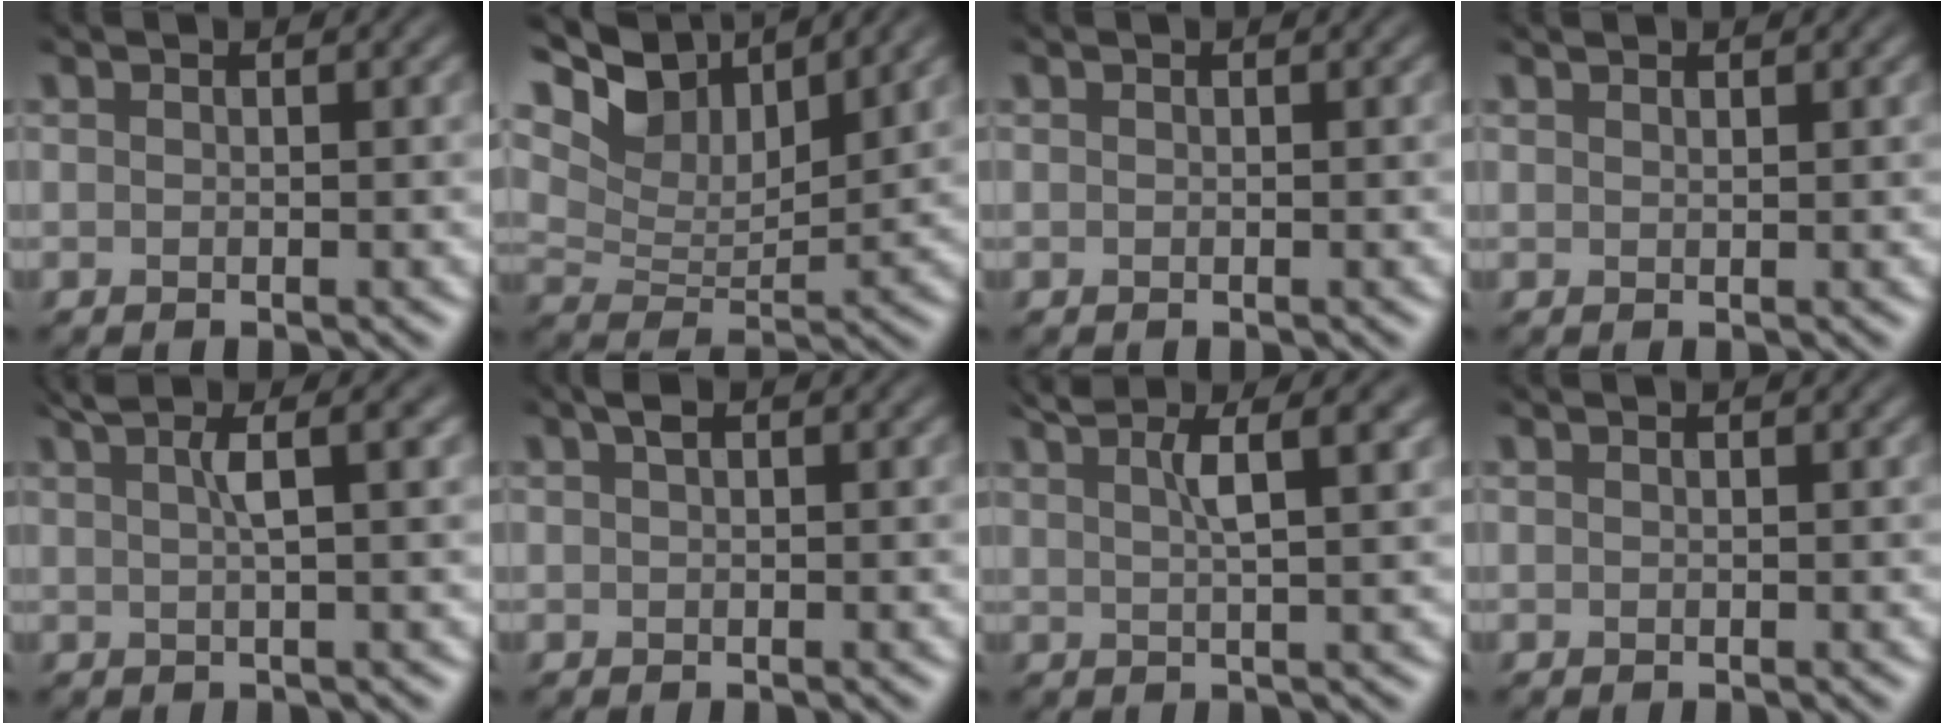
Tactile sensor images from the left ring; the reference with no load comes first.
{"total": 7.9, "force": [5.6, 3.3, 4.5], "torque": [-0.093, 0.008, 0.096]}
{"total": 0.0}
{"total": 0.6, "force": [0.6, 0.0, 0.1], "torque": [-0.002, 0.001, 0.013]}
{"total": 3.9, "force": [1.8, 0.7, 3.4], "torque": [-0.047, 0.010, 0.027]}
{"total": 0.8, "force": [0.4, 0.4, 0.7], "torque": [-0.011, 0.004, 0.006]}
{"total": 4.5, "force": [2.4, 0.9, 3.7], "torque": [-0.044, 0.012, 0.036]}
{"total": 0.0}